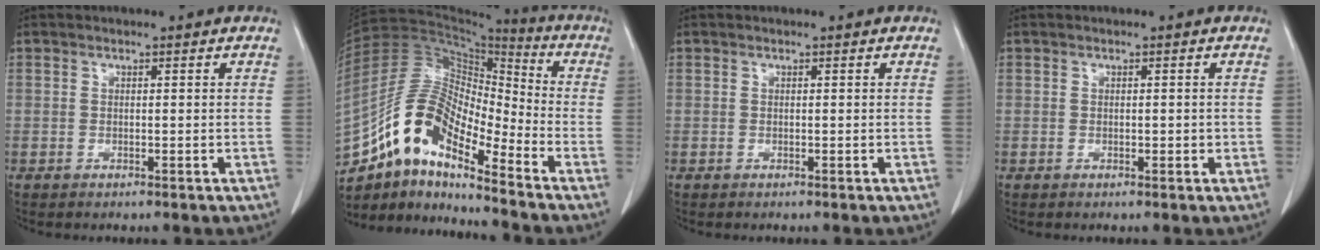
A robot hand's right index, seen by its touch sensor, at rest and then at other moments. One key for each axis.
{"total": 13.4, "fx": -9.3, "fy": 4.0, "fz": 8.8, "tx": -0.172, "ty": 0.041, "tz": -0.167}
{"total": 0.0}
{"total": 0.7, "fx": 0.0, "fy": 0.5, "fz": 0.5, "tx": -0.003, "ty": 0.001, "tz": 0.001}